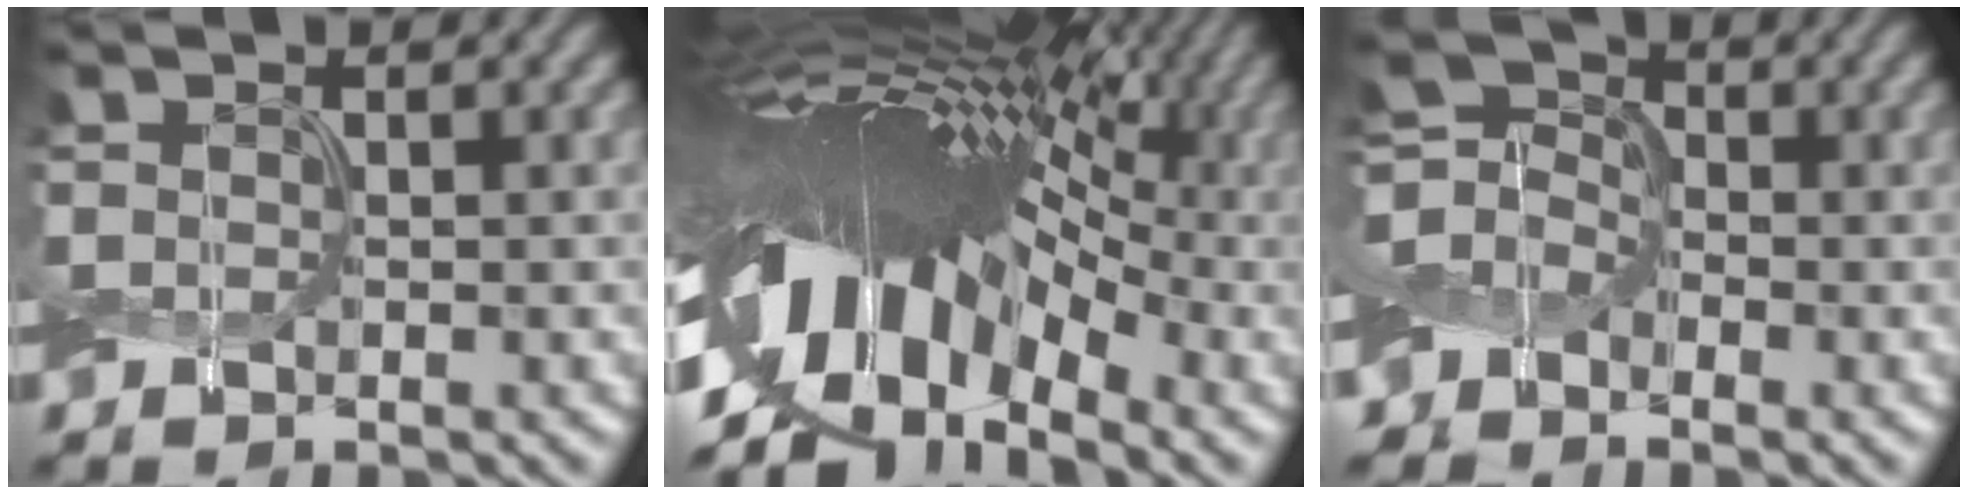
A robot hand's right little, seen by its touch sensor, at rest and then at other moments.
{"total": 15.7, "force": [-4.4, 7.6, 13.0], "torque": [-0.207, 0.027, -0.087]}
{"total": 4.3, "force": [-2.0, 3.5, 1.6], "torque": [-0.026, 0.012, -0.054]}